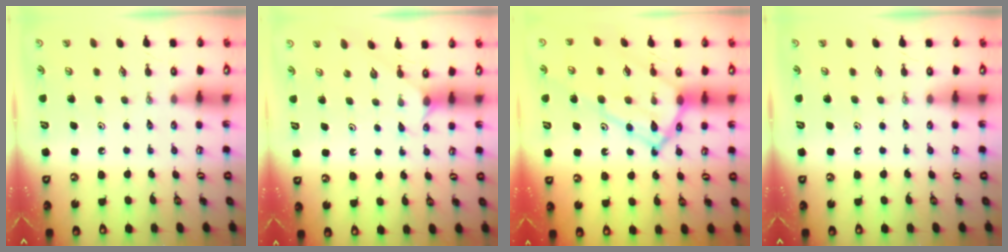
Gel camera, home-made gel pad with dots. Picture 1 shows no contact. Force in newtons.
{"total": 3.1, "press": 3.1, "slide": 0.3}
{"total": 16.9, "press": 16.9, "slide": 1.5}
{"total": 0.0}